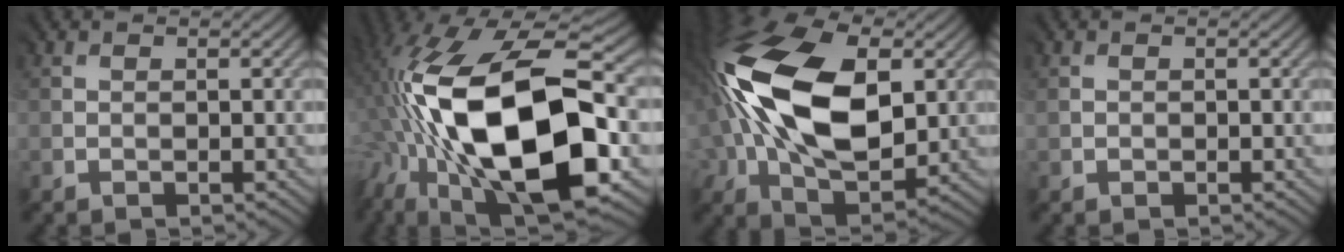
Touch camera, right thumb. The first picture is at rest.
{"total": 21.1, "force": [-3.6, 10.2, 18.2], "torque": [-0.388, -0.003, -0.055]}
{"total": 19.1, "force": [1.9, 11.8, 14.9], "torque": [-0.323, 0.005, 0.032]}
{"total": 0.7, "force": [0.0, 0.6, 0.4], "torque": [-0.007, 0.001, 0.003]}